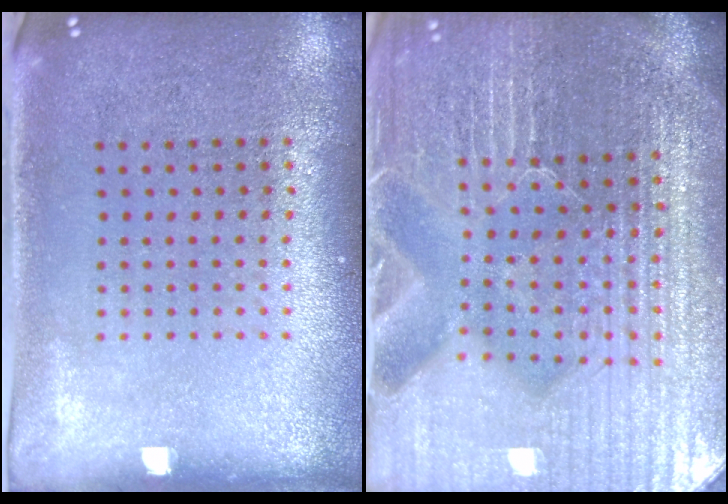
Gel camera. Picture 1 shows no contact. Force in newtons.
{"total": 6.2, "press": 5.6, "slide": 2.7}